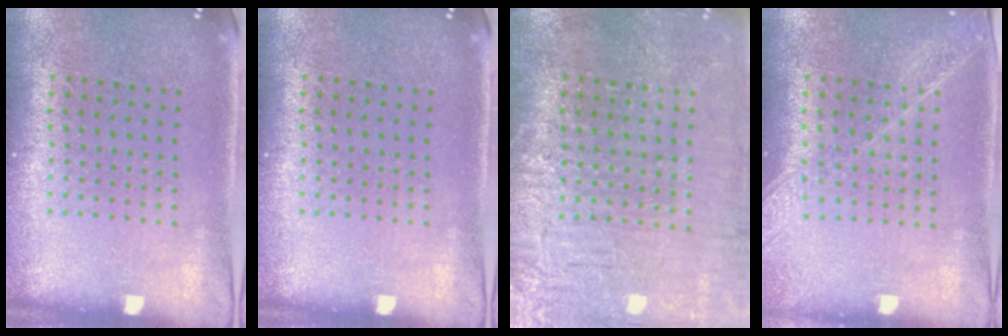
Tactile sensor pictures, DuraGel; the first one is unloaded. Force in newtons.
{"total": 0.0}
{"total": 3.8, "press": 3.3, "slide": 1.9}
{"total": 1.5, "press": 1.4, "slide": 0.5}